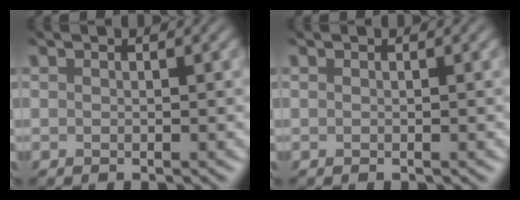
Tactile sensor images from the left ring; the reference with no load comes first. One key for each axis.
{"total": 0.0}